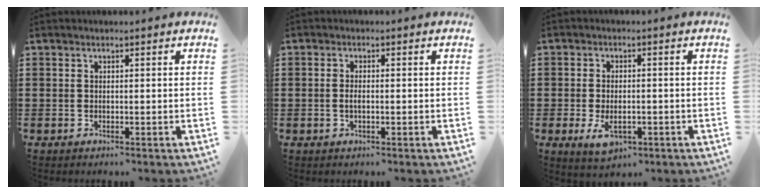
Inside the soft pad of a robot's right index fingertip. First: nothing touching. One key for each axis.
{"total": 1.5, "fx": -0.5, "fy": 0.4, "fz": 1.4, "tx": -0.024, "ty": -0.003, "tz": -0.010}
{"total": 4.1, "fx": -1.5, "fy": 2.3, "fz": 3.1, "tx": -0.068, "ty": -0.002, "tz": -0.030}